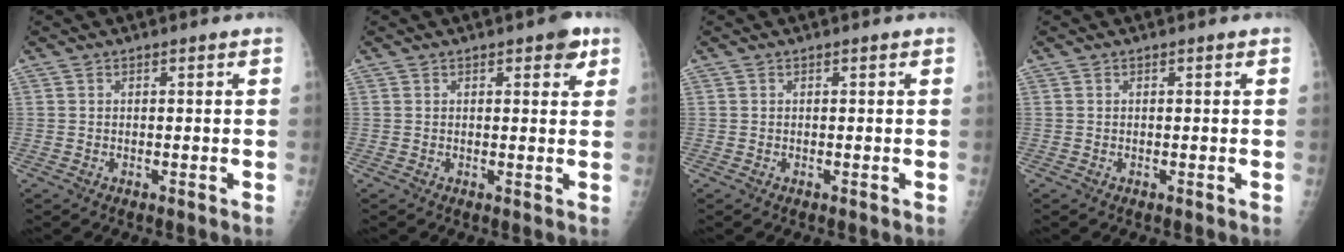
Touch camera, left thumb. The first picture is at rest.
{"total": 3.5, "force": [1.8, 1.5, 2.5], "torque": [-0.014, -0.004, 0.018]}
{"total": 0.0}
{"total": 0.0}